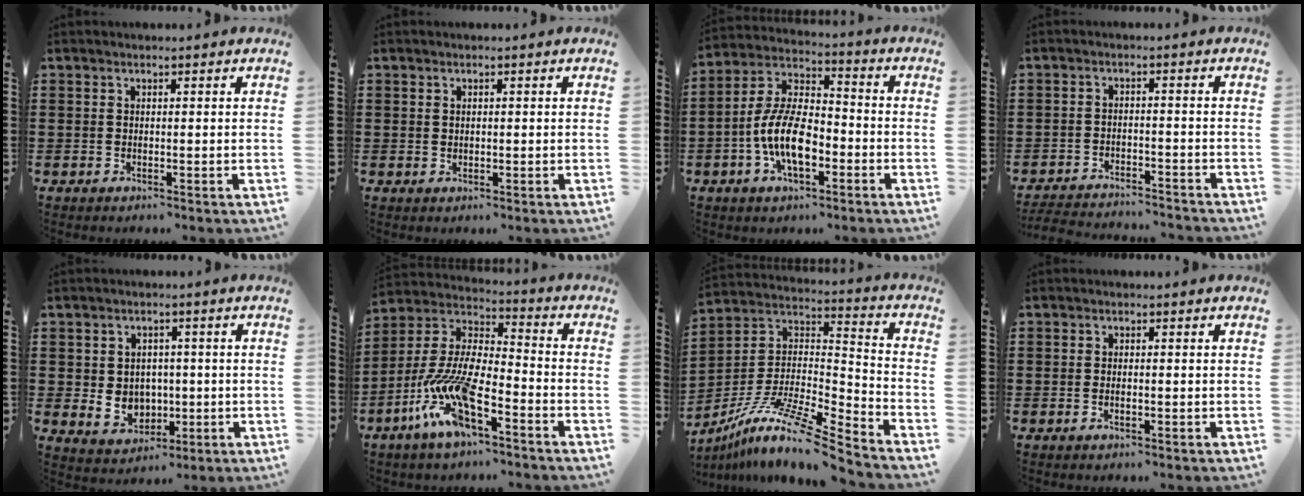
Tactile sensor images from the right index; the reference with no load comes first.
{"total": 0.5, "force": [0.3, 0.3, 0.4], "torque": [-0.010, -0.001, 0.006]}
{"total": 10.5, "force": [-3.6, 4.8, 8.7], "torque": [-0.194, -0.003, -0.067]}
{"total": 3.5, "force": [-3.5, 0.0, 0.3], "torque": [-0.017, -0.004, -0.074]}
{"total": 4.4, "force": [0.1, 4.0, 1.8], "torque": [-0.034, -0.001, -0.001]}
{"total": 11.4, "force": [-7.3, 3.1, 8.2], "torque": [-0.201, -0.016, -0.152]}
{"total": 11.8, "force": [-9.0, 0.6, 7.5], "torque": [-0.142, 0.002, -0.176]}
{"total": 0.9, "force": [-0.3, 0.2, 0.8], "torque": [-0.015, -0.005, -0.005]}